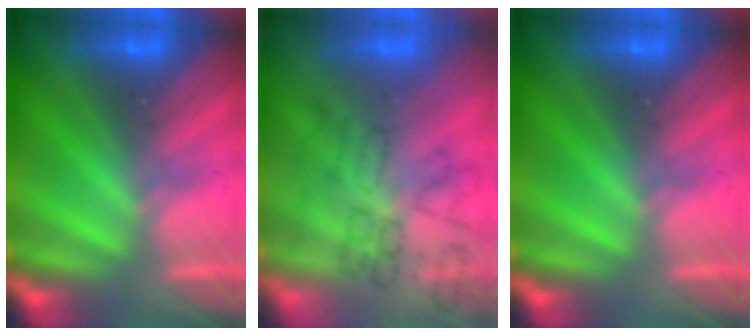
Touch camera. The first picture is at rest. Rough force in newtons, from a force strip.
{"total": 4.7}
{"total": 0.0}